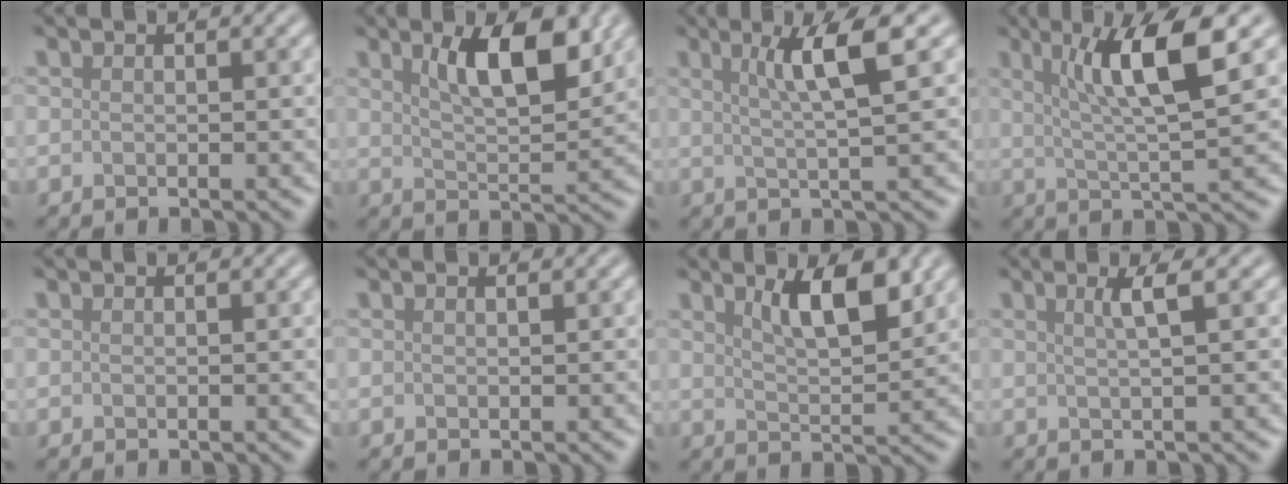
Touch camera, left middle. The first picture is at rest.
{"total": 6.2, "force": [3.0, 2.1, 5.0], "torque": [-0.081, -0.003, 0.048]}
{"total": 4.8, "force": [1.7, 0.6, 4.5], "torque": [-0.073, 0.001, 0.030]}
{"total": 7.5, "force": [2.8, 1.3, 6.9], "torque": [-0.109, 0.003, 0.047]}
{"total": 0.0}
{"total": 0.0}
{"total": 4.9, "force": [2.7, 1.4, 3.9], "torque": [-0.061, -0.002, 0.046]}
{"total": 2.3, "force": [0.8, 0.6, 2.0], "torque": [-0.029, 0.004, 0.009]}